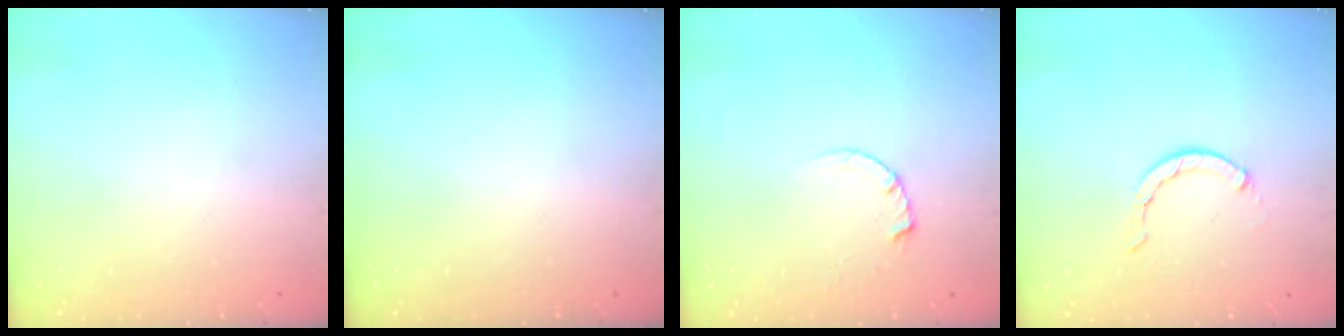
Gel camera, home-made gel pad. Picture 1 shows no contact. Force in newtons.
{"total": 0.0}
{"total": 2.4, "press": 2.4, "slide": 0.3}
{"total": 1.2, "press": 1.2, "slide": 0.2}